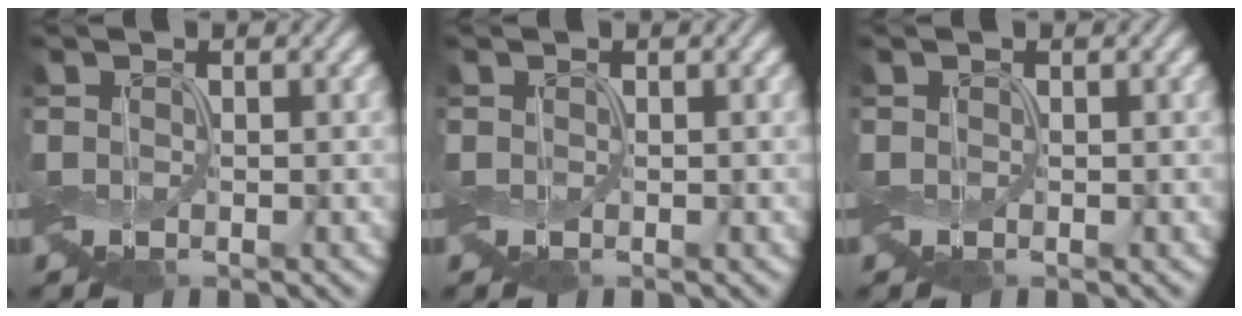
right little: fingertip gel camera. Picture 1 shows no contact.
{"total": 0.0}
{"total": 0.0}